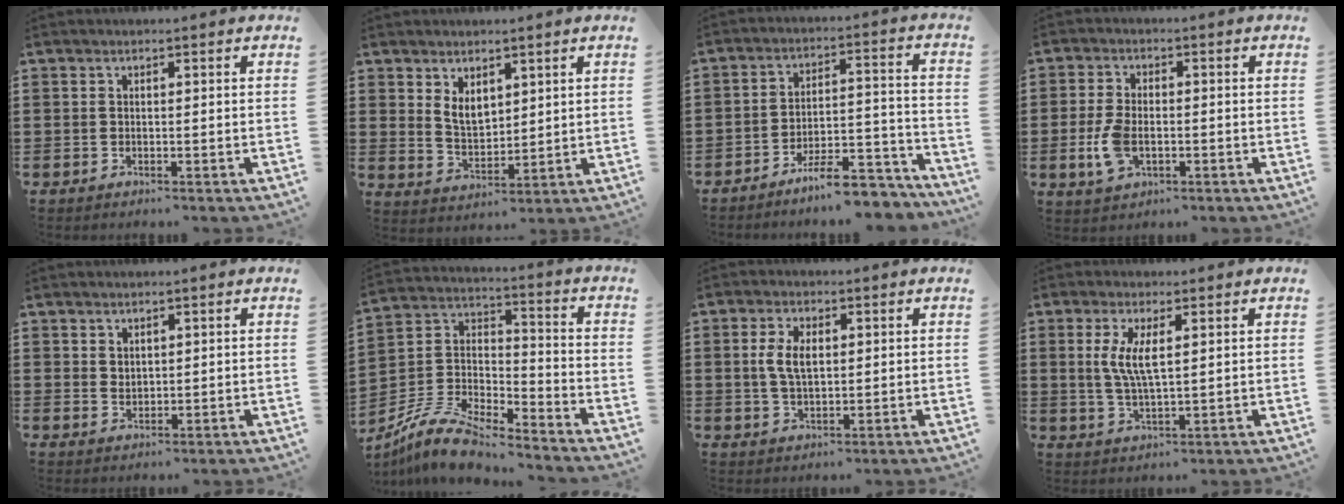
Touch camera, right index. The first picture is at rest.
{"total": 4.4, "force": [2.4, 2.7, 2.4], "torque": [-0.048, 0.002, 0.044]}
{"total": 8.5, "force": [-7.6, 1.2, 3.7], "torque": [-0.045, 0.026, -0.138]}
{"total": 5.2, "force": [-1.3, 2.8, 4.2], "torque": [-0.102, -0.003, -0.029]}
{"total": 1.7, "force": [1.5, 0.8, 0.1], "torque": [-0.004, 0.002, 0.029]}
{"total": 9.2, "force": [-8.5, 1.6, 3.0], "torque": [-0.078, 0.010, -0.175]}
{"total": 4.7, "force": [0.7, 2.4, 3.9], "torque": [-0.090, 0.008, 0.008]}
{"total": 5.3, "force": [1.3, 1.5, 4.9], "torque": [-0.100, 0.003, 0.022]}